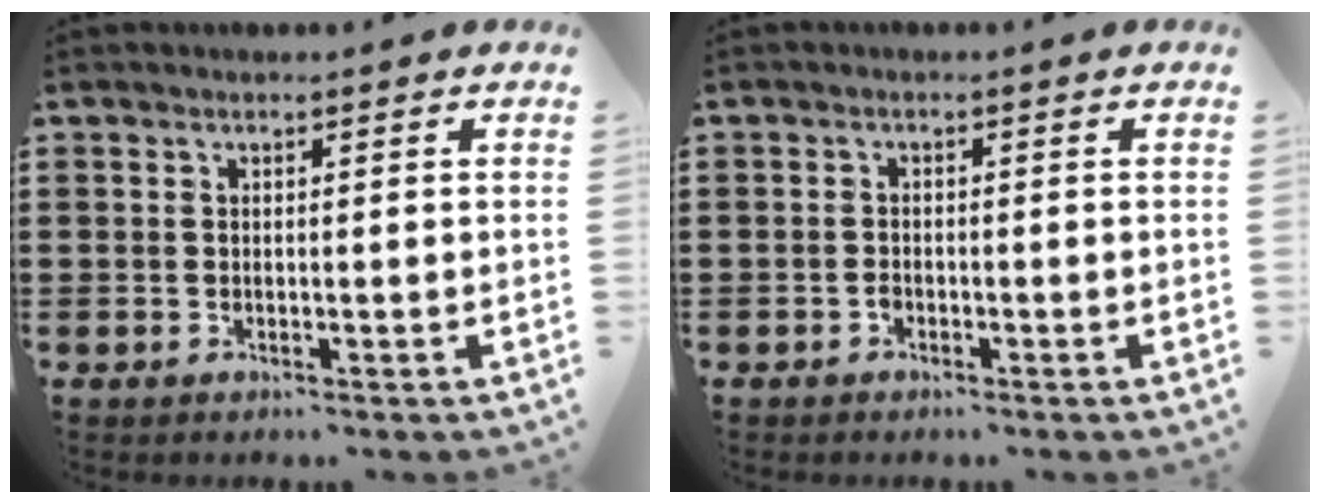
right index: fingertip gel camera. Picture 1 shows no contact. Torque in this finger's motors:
{"motor_torque": [0.05, -0.03, -0.01, 0.01]}